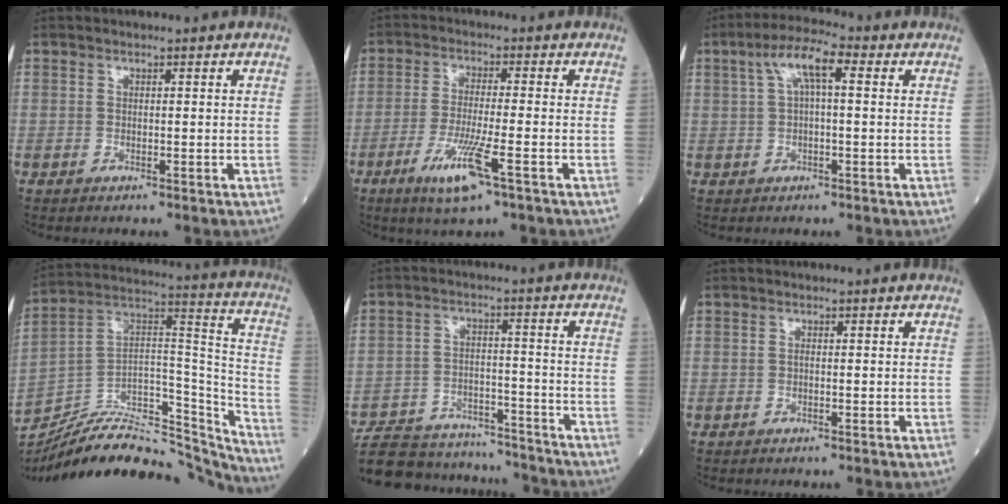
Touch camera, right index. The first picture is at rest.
{"total": 8.1, "force": [-4.0, 0.4, 7.0], "torque": [-0.138, -0.019, -0.070]}
{"total": 6.6, "force": [2.0, 1.5, 6.1], "torque": [-0.117, 0.030, 0.033]}
{"total": 27.5, "force": [-24.7, 5.9, 10.7], "torque": [-0.146, 0.036, -0.378]}
{"total": 17.2, "force": [-16.1, 4.4, 4.1], "torque": [-0.085, 0.015, -0.238]}
{"total": 0.0}